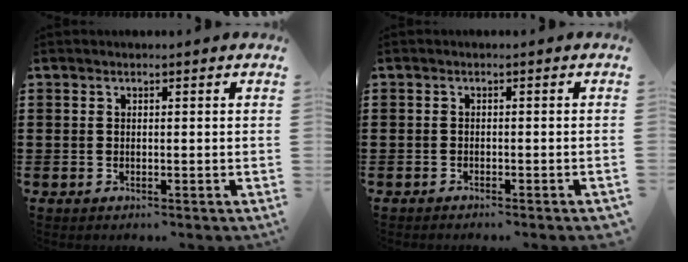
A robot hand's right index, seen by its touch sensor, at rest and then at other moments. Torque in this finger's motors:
{"motor_torque": [0.41, -0.26, 0.12, 0.01]}